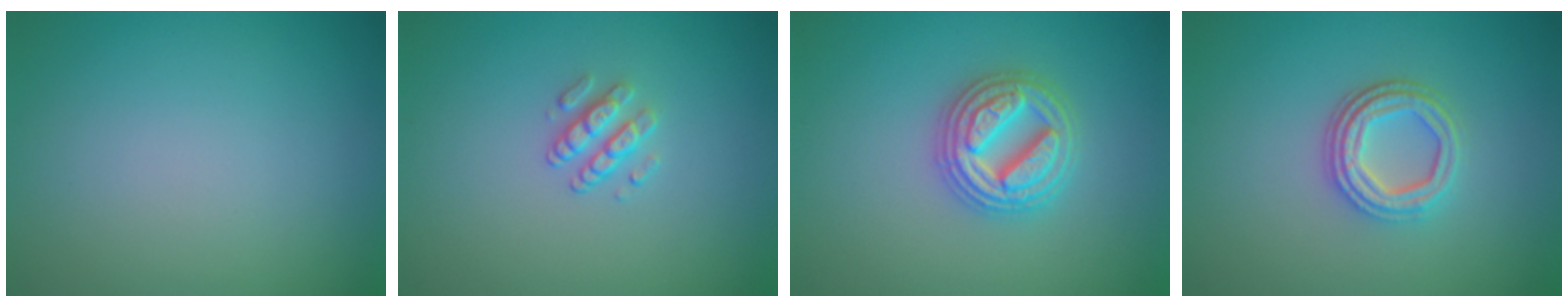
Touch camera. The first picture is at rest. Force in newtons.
{"total": 1.8, "press": 1.3, "slide": 1.2}
{"total": 4.8, "press": 4.8, "slide": 0.8}
{"total": 3.6, "press": 3.0, "slide": 2.0}